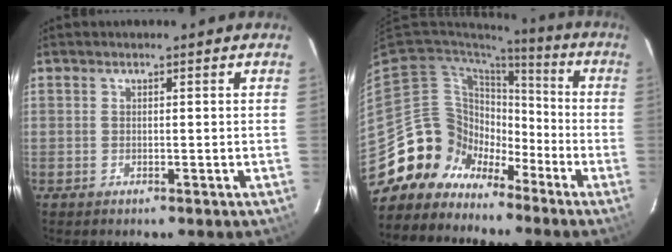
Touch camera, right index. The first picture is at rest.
{"total": 12.9, "force": [-8.8, 9.3, 1.7], "torque": [-0.052, 0.039, -0.161]}